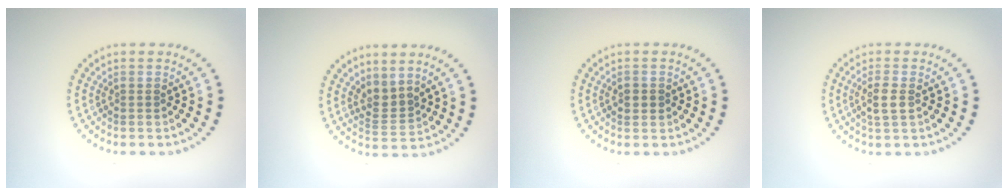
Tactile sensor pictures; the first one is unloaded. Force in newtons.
{"total": 2.2, "press": 1.5, "slide": 1.7}
{"total": 1.4, "press": 1.4, "slide": 0.3}
{"total": 1.9, "press": 1.8, "slide": 0.6}